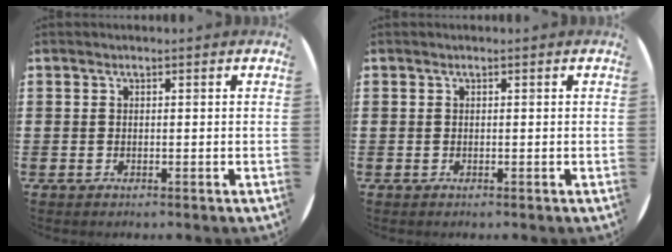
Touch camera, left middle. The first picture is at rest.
{"total": 0.0}